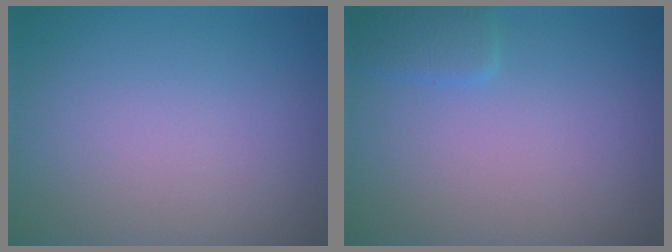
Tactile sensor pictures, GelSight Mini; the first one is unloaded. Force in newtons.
{"total": 1.4, "press": 1.4, "slide": 0.1}